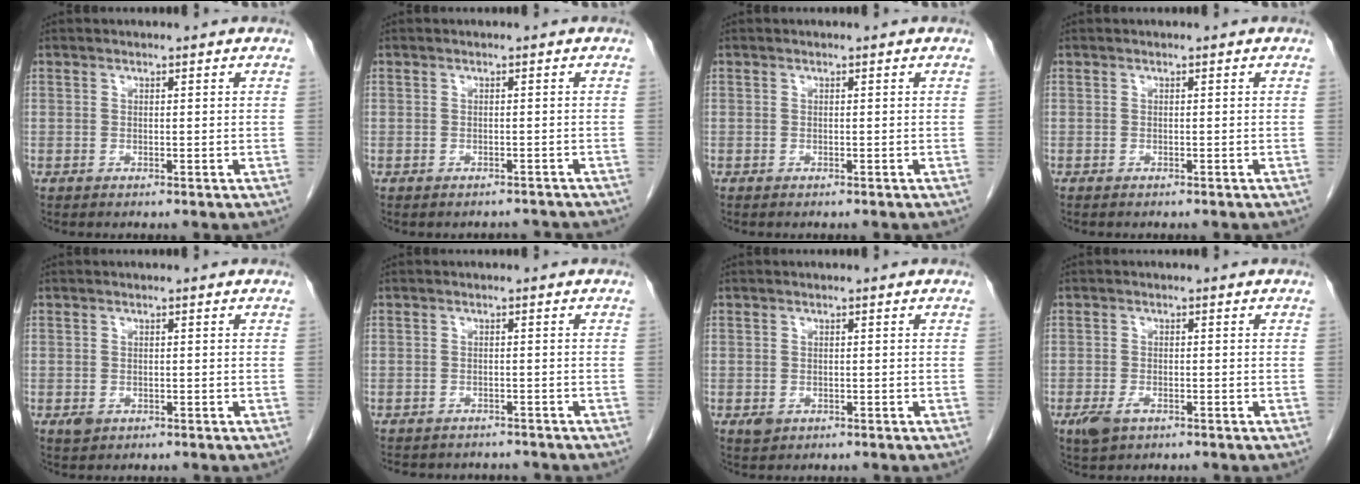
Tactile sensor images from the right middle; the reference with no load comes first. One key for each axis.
{"total": 2.3, "fx": -2.2, "fy": 0.8, "fz": -0.3, "tx": 0.008, "ty": 0.001, "tz": -0.029}
{"total": 0.6, "fx": -0.5, "fy": 0.1, "fz": 0.2, "tx": -0.005, "ty": -0.001, "tz": -0.007}
{"total": 1.6, "fx": -1.3, "fy": 0.4, "fz": 0.7, "tx": -0.014, "ty": -0.003, "tz": -0.013}
{"total": 1.3, "fx": -0.5, "fy": 1.0, "fz": 0.7, "tx": -0.010, "ty": 0.002, "tz": -0.001}
{"total": 7.6, "fx": -6.9, "fy": 2.8, "fz": 1.6, "tx": -0.027, "ty": 0.004, "tz": -0.081}
{"total": 1.4, "fx": -0.5, "fy": 1.1, "fz": 0.6, "tx": -0.010, "ty": 0.002, "tz": -0.001}
{"total": 2.7, "fx": -1.4, "fy": 1.5, "fz": 1.7, "tx": -0.034, "ty": -0.002, "tz": -0.016}